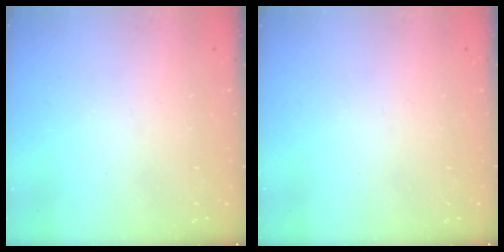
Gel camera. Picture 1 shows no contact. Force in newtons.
{"total": 0.0}